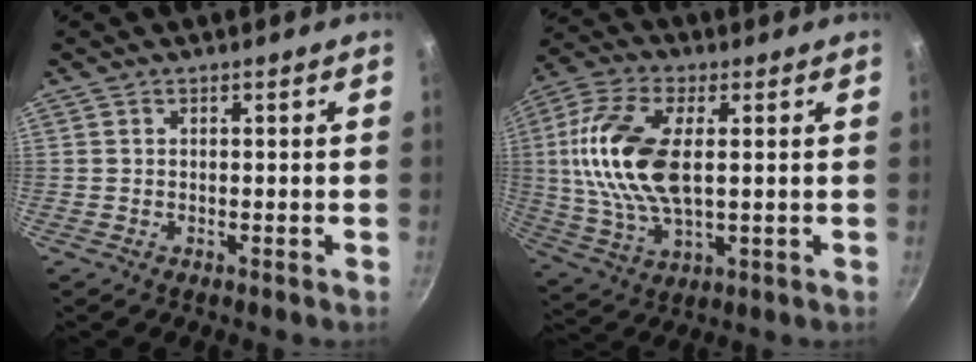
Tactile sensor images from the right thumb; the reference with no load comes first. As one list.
[{"total": 17.2, "force": [2.2, 8.6, 14.7], "torque": [-0.295, 0.003, 0.037]}]